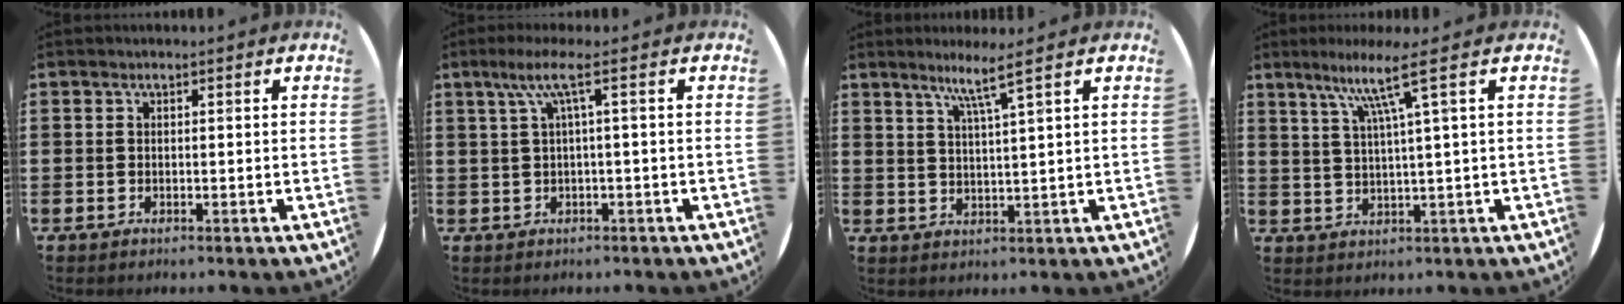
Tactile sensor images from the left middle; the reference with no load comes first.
{"total": 4.1, "force": [1.0, 0.0, 4.0], "torque": [-0.078, 0.002, 0.012]}
{"total": 4.5, "force": [3.1, -0.8, 3.1], "torque": [-0.065, -0.001, 0.051]}
{"total": 7.2, "force": [3.4, -0.3, 6.3], "torque": [-0.129, 0.006, 0.053]}